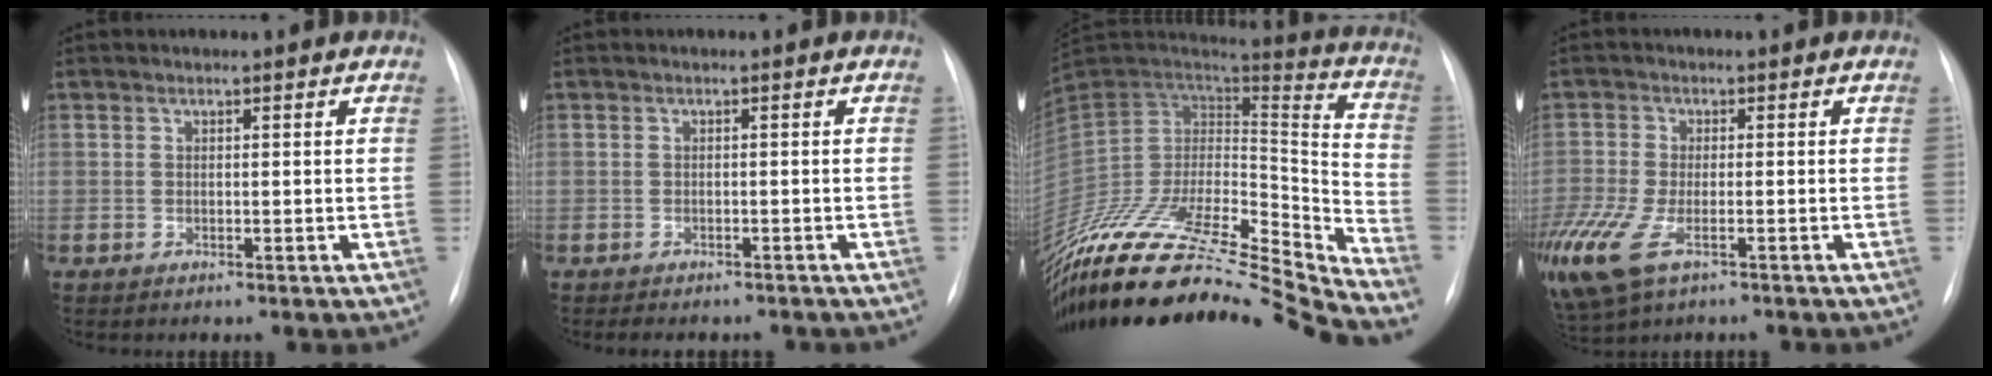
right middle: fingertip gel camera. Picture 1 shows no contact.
{"total": 5.8, "force": [-5.0, 2.1, 1.9], "torque": [-0.019, 0.005, -0.056]}
{"total": 33.2, "force": [-30.3, 1.7, 13.5], "torque": [-0.219, -0.027, -0.482]}
{"total": 14.9, "force": [-8.3, 6.7, 10.4], "torque": [-0.280, -0.034, -0.141]}